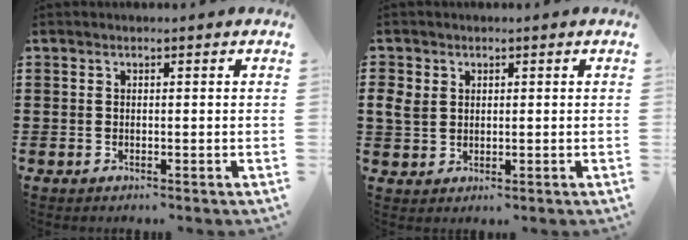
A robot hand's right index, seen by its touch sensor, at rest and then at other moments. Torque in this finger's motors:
{"motor_torque": [-0.08, 0.09, 0.06, 0.03]}